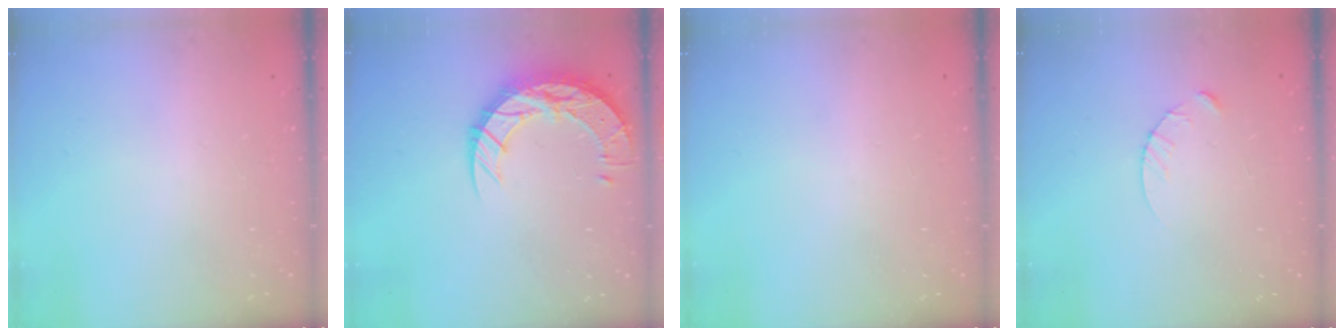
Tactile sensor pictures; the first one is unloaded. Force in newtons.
{"total": 16.5, "press": 16.4, "slide": 1.2}
{"total": 0.0}
{"total": 3.4, "press": 3.4, "slide": 0.4}